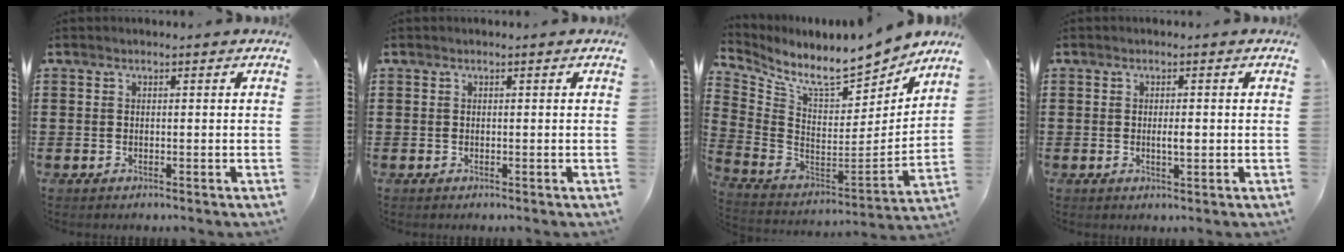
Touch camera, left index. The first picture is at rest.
{"total": 0.0}
{"total": 9.7, "force": [8.5, 1.6, 4.4], "torque": [-0.109, -0.078, 0.141]}
{"total": 2.2, "force": [0.0, 0.5, 2.1], "torque": [-0.038, -0.002, -0.001]}